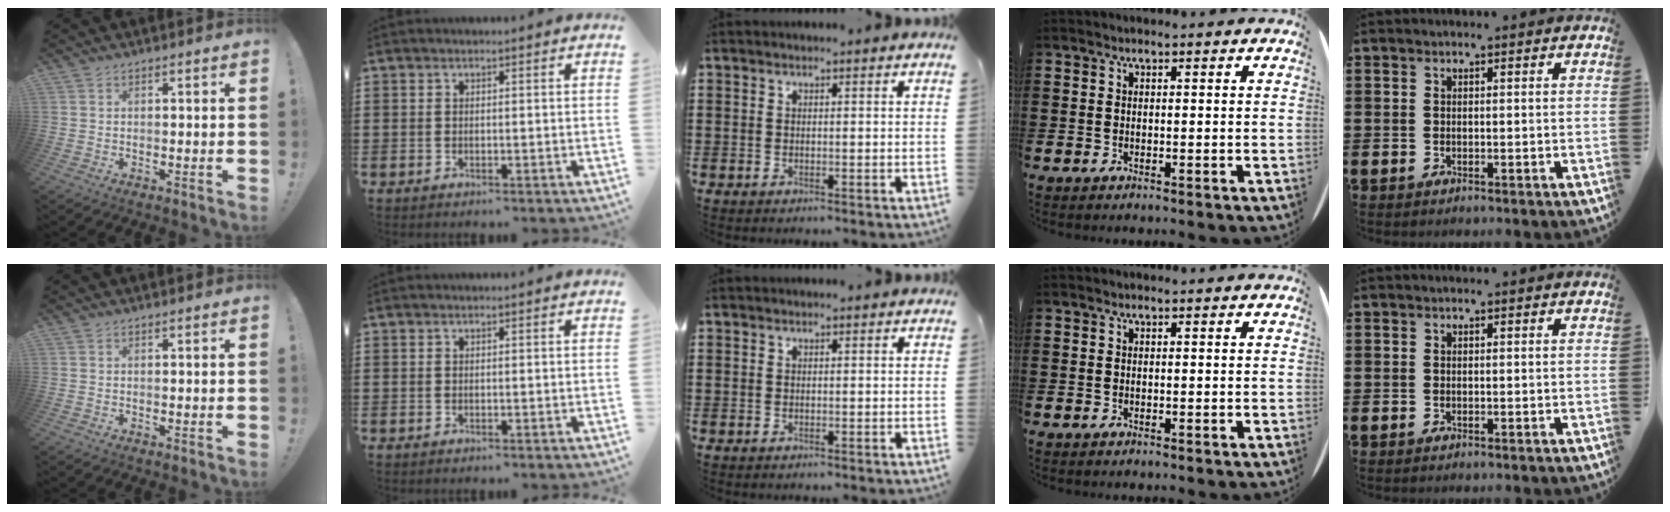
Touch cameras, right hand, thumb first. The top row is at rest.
{}